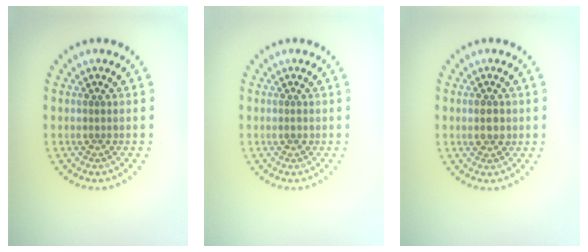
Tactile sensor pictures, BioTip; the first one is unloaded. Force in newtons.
{"total": 0.7, "press": 0.7, "slide": 0.1}
{"total": 1.8, "press": 1.8, "slide": 0.0}